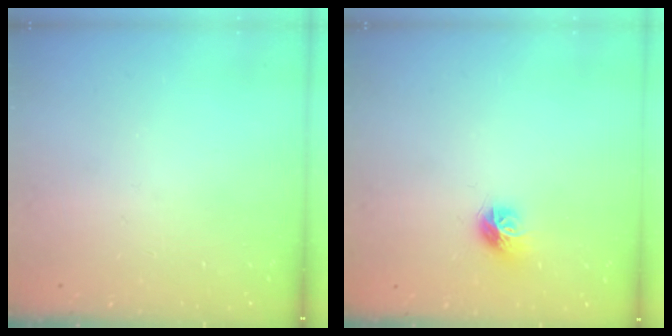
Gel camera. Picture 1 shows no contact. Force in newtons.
{"total": 8.8, "press": 8.8, "slide": 0.4}